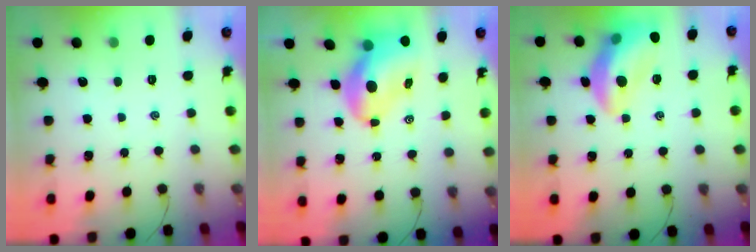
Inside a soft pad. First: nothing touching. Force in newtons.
{"total": 10.8, "press": 10.3, "slide": 3.1}
{"total": 15.2, "press": 15.1, "slide": 1.9}